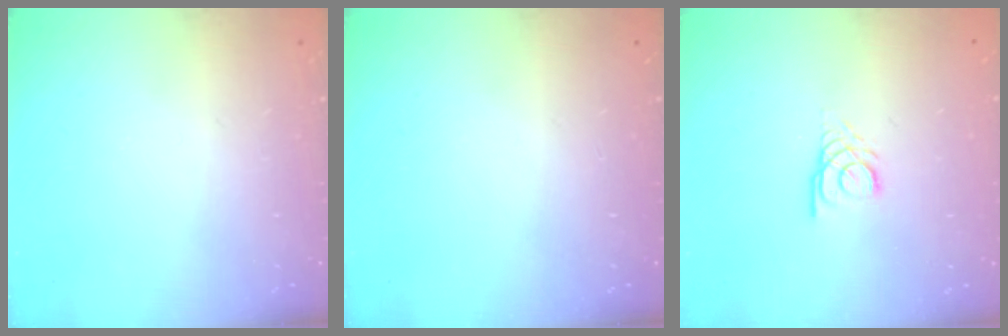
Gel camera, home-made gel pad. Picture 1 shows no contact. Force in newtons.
{"total": 0.0}
{"total": 3.0, "press": 3.0, "slide": 0.4}